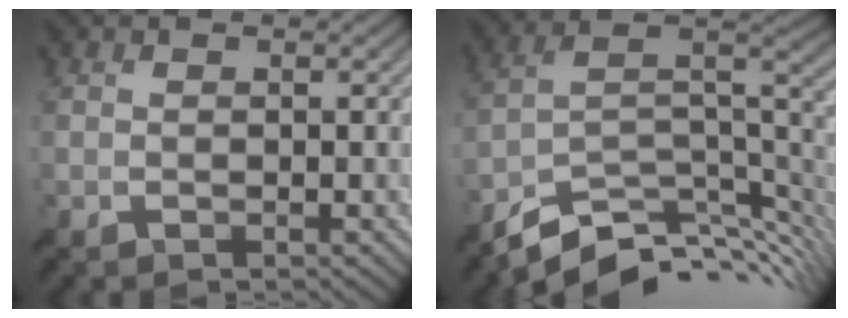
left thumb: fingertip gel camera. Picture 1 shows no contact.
{"total": 10.5, "force": [-7.0, 4.0, 6.7], "torque": [-0.128, 0.002, -0.121]}